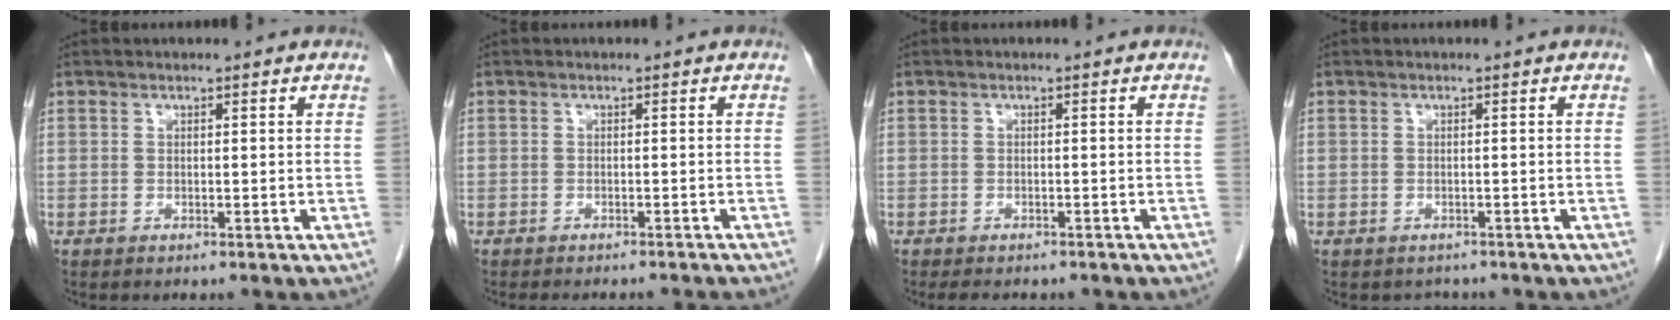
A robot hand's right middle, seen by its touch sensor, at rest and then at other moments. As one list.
[{"total": 7.8, "force": [-7.1, 0.7, 3.0], "torque": [-0.026, -0.012, -0.080]}, {"total": 6.0, "force": [-5.0, 2.0, 2.6], "torque": [-0.032, -0.005, -0.057]}, {"total": 1.7, "force": [-1.4, 0.9, 0.0], "torque": [-0.005, 0.000, -0.019]}]